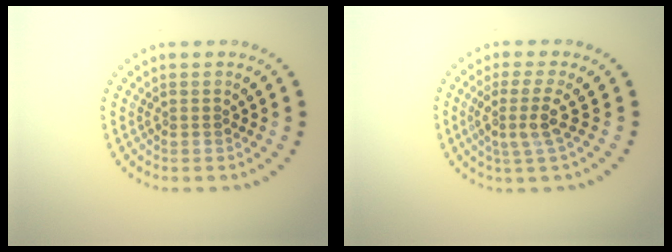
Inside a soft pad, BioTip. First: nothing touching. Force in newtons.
{"total": 2.8, "press": 2.1, "slide": 1.8}